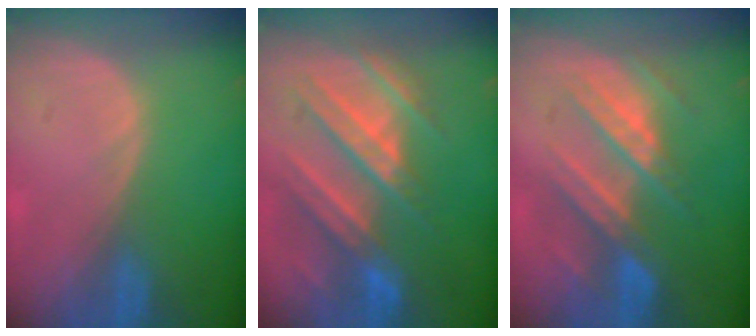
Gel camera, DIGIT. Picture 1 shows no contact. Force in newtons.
{"total": 10.0, "press": 9.5, "slide": 2.9}
{"total": 8.7, "press": 8.0, "slide": 3.3}